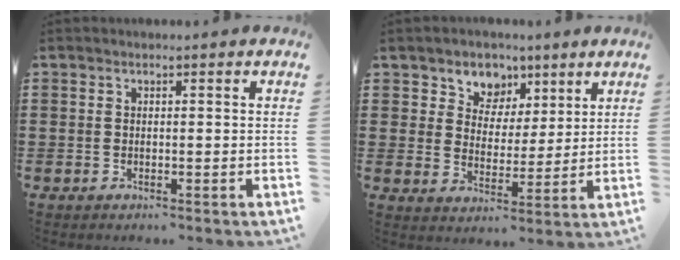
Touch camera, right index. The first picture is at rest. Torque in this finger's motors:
{"motor_torque": [0.80, 0.30, 0.13, 0.04]}